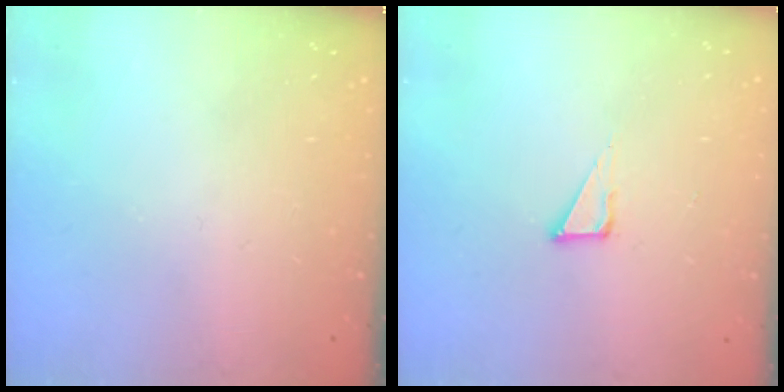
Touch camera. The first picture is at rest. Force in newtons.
{"total": 4.8, "press": 4.8, "slide": 0.4}